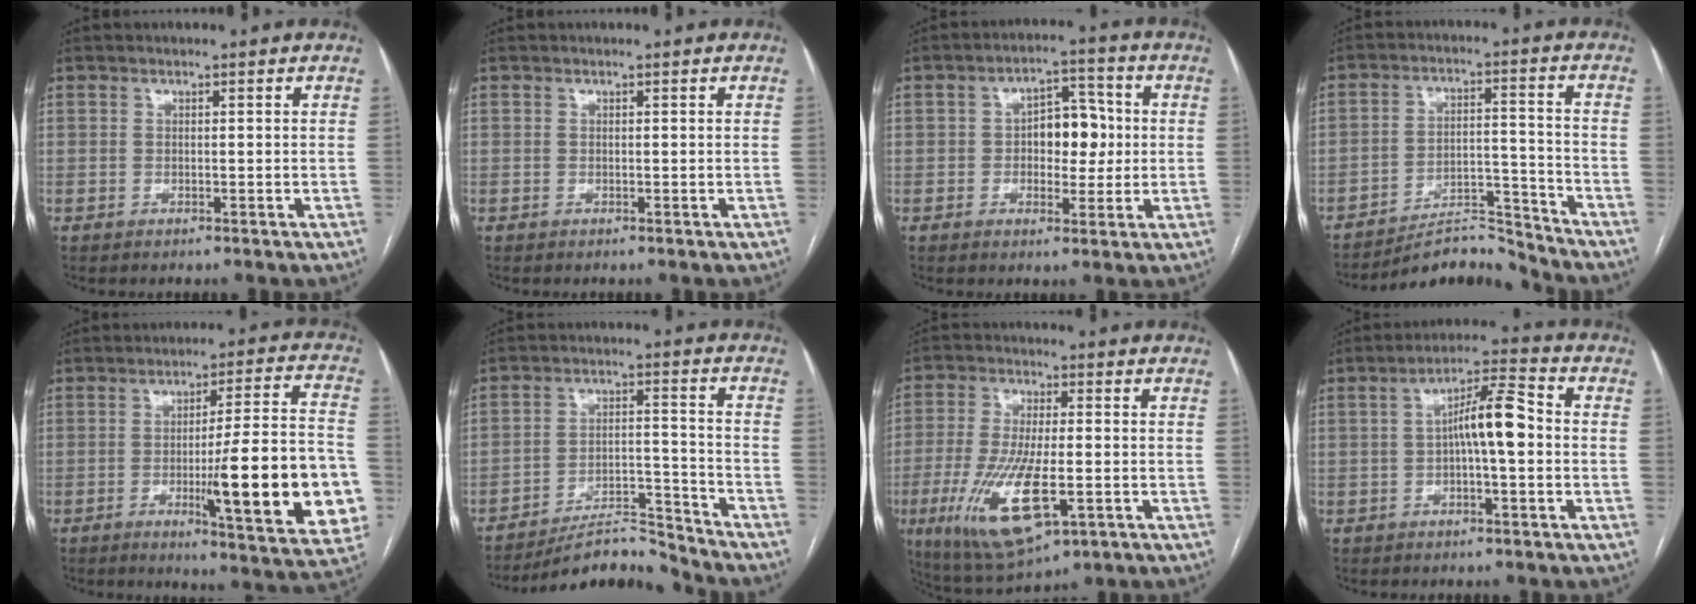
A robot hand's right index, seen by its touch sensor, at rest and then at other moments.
{"total": 0.0}
{"total": 7.4, "force": [0.1, 4.2, 6.1], "torque": [-0.085, 0.021, 0.003]}
{"total": 8.3, "force": [-8.2, 0.8, 0.0], "torque": [0.004, 0.037, -0.139]}
{"total": 20.3, "force": [-4.8, 2.2, 19.7], "torque": [-0.220, 0.004, -0.056]}
{"total": 9.7, "force": [-9.6, 0.8, 1.3], "torque": [-0.016, 0.030, -0.164]}
{"total": 14.4, "force": [-4.5, 4.5, 12.9], "torque": [-0.260, -0.021, -0.069]}
{"total": 7.9, "force": [-0.4, 1.3, 7.8], "torque": [-0.136, 0.025, -0.009]}